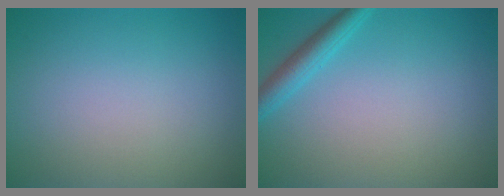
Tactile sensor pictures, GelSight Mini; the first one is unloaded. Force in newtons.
{"total": 2.4, "press": 2.4, "slide": 0.1}